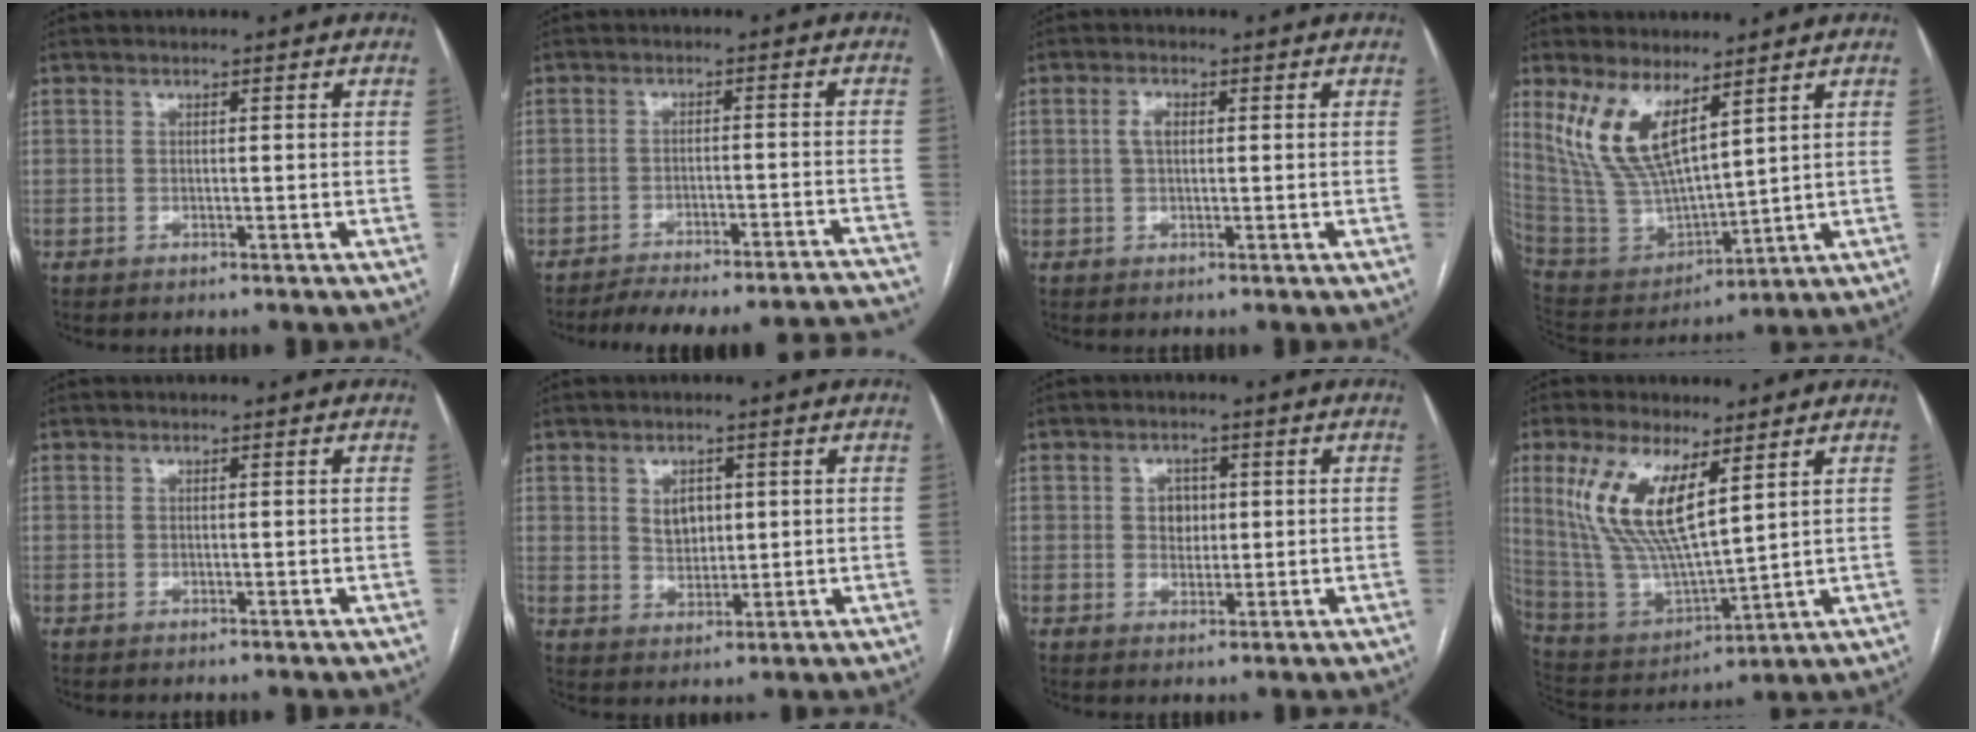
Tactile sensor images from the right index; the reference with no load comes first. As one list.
[{"total": 18.6, "force": [-17.7, 1.6, 5.2], "torque": [-0.036, 0.012, -0.223]}, {"total": 2.4, "force": [0.5, 1.3, 2.0], "torque": [-0.041, 0.009, 0.008]}, {"total": 12.6, "force": [7.0, 4.1, 9.7], "torque": [-0.212, 0.001, 0.154]}, {"total": 0.0}, {"total": 4.4, "force": [1.4, 3.2, 2.6], "torque": [-0.046, 0.002, 0.031]}, {"total": 3.3, "force": [0.8, 2.5, 2.0], "torque": [-0.031, 0.004, 0.016]}, {"total": 14.3, "force": [6.1, 4.1, 12.3], "torque": [-0.267, 0.001, 0.129]}]